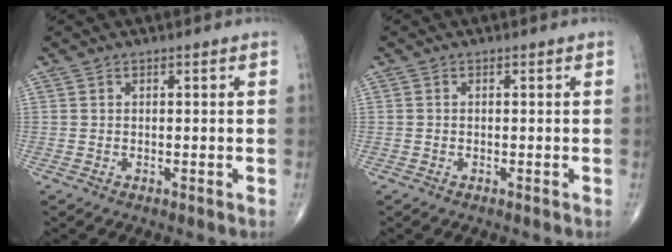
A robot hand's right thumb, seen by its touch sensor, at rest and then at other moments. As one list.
[{"total": 0.0}]